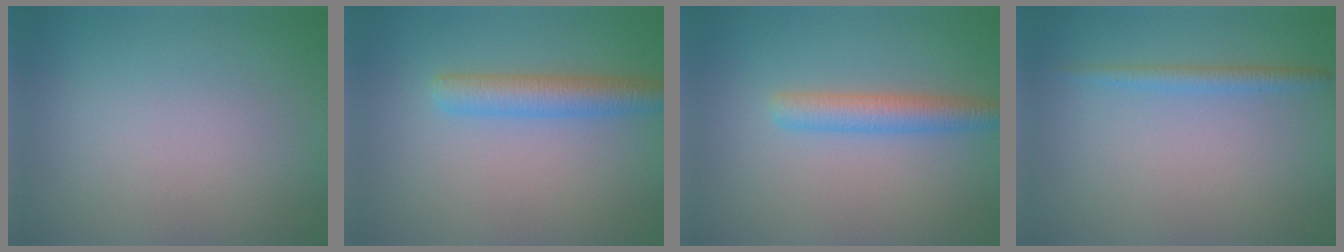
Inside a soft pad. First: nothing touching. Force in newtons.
{"total": 3.5, "press": 3.5, "slide": 0.1}
{"total": 3.0, "press": 3.0, "slide": 0.1}
{"total": 1.6, "press": 1.6, "slide": 0.1}